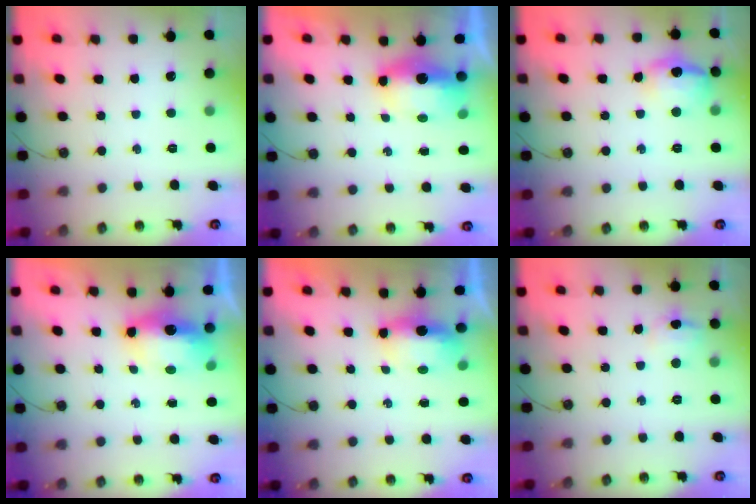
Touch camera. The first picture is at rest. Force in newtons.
{"total": 7.8, "press": 7.6, "slide": 2.0}
{"total": 13.1, "press": 13.1, "slide": 0.9}
{"total": 8.2, "press": 8.1, "slide": 0.9}
{"total": 5.9, "press": 5.8, "slide": 1.1}
{"total": 5.4, "press": 5.4, "slide": 0.9}